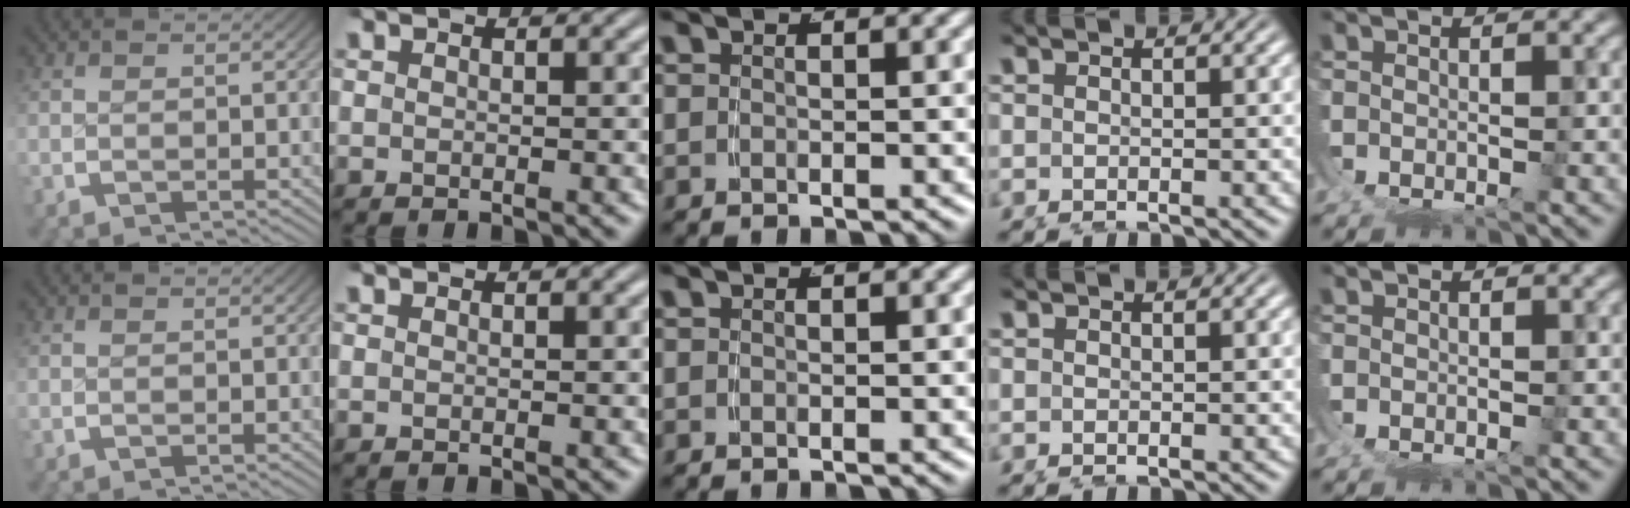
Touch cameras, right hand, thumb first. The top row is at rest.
{}